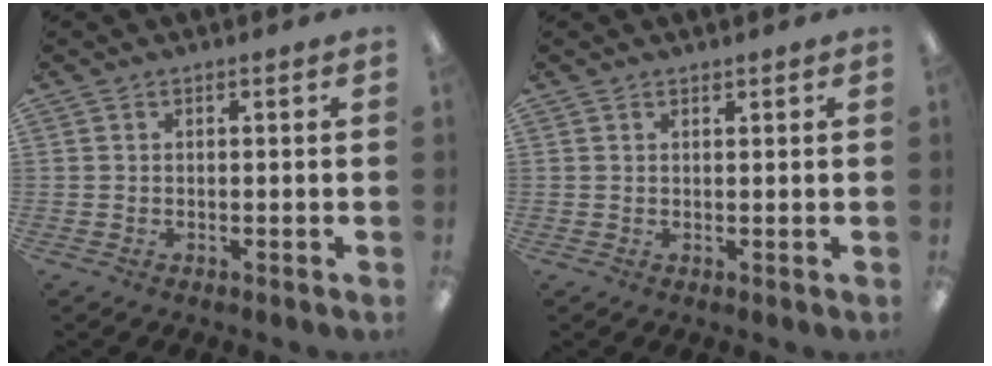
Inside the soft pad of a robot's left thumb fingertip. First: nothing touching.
{"total": 0.7, "force": [0.7, 0.2, 0.0], "torque": [-0.001, 0.001, 0.013]}